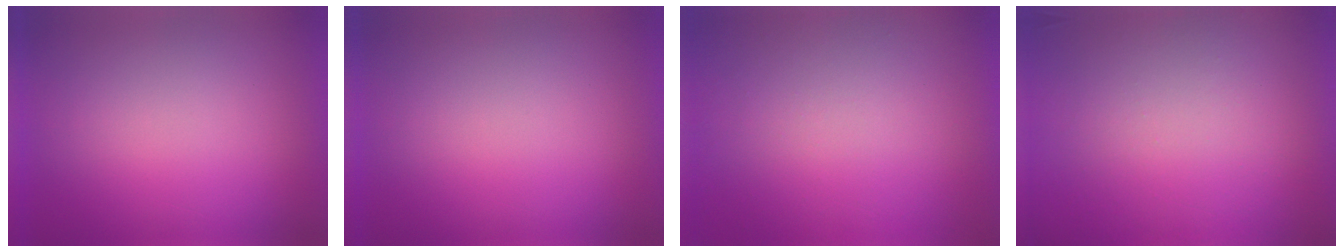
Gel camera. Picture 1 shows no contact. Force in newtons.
{"total": 0.0}
{"total": 8.6}
{"total": 7.3}